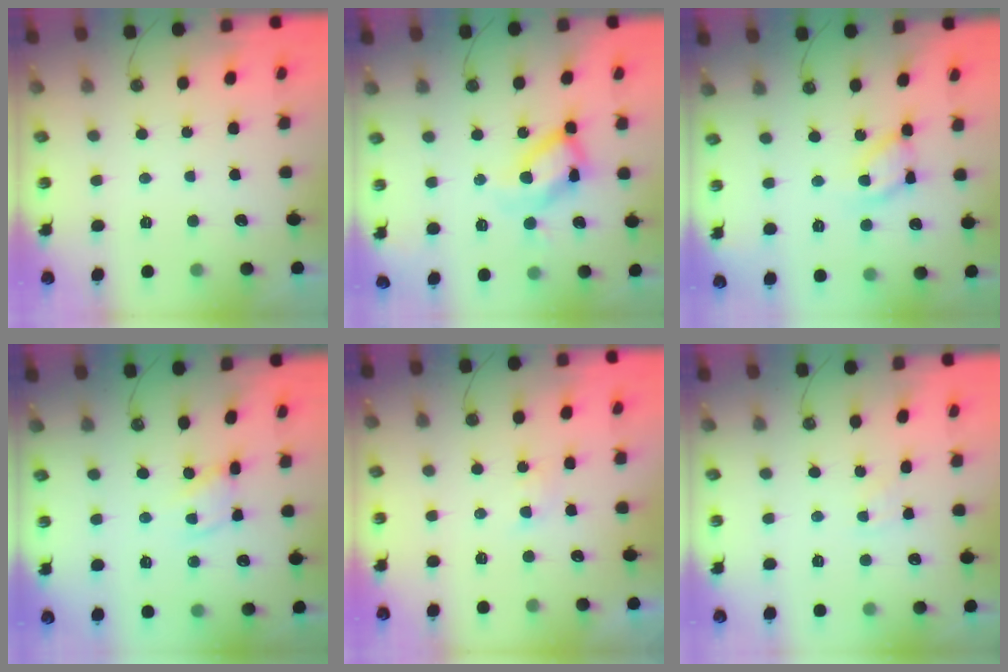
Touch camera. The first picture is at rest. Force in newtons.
{"total": 16.0, "press": 15.9, "slide": 1.0}
{"total": 11.6, "press": 11.6, "slide": 1.3}
{"total": 2.8, "press": 2.8, "slide": 0.2}
{"total": 2.9, "press": 2.9, "slide": 0.5}
{"total": 2.7, "press": 2.7, "slide": 0.3}